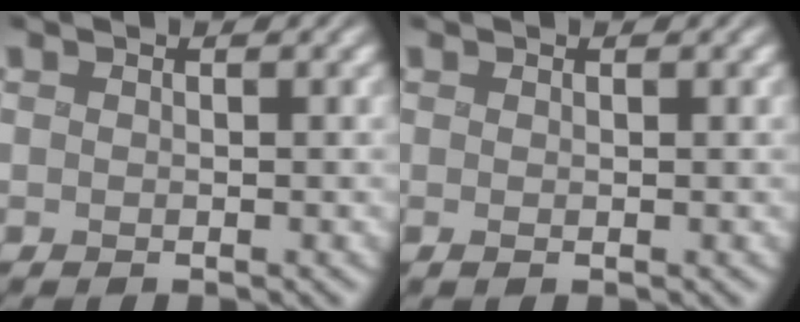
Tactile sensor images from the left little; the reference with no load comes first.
{"total": 0.0}